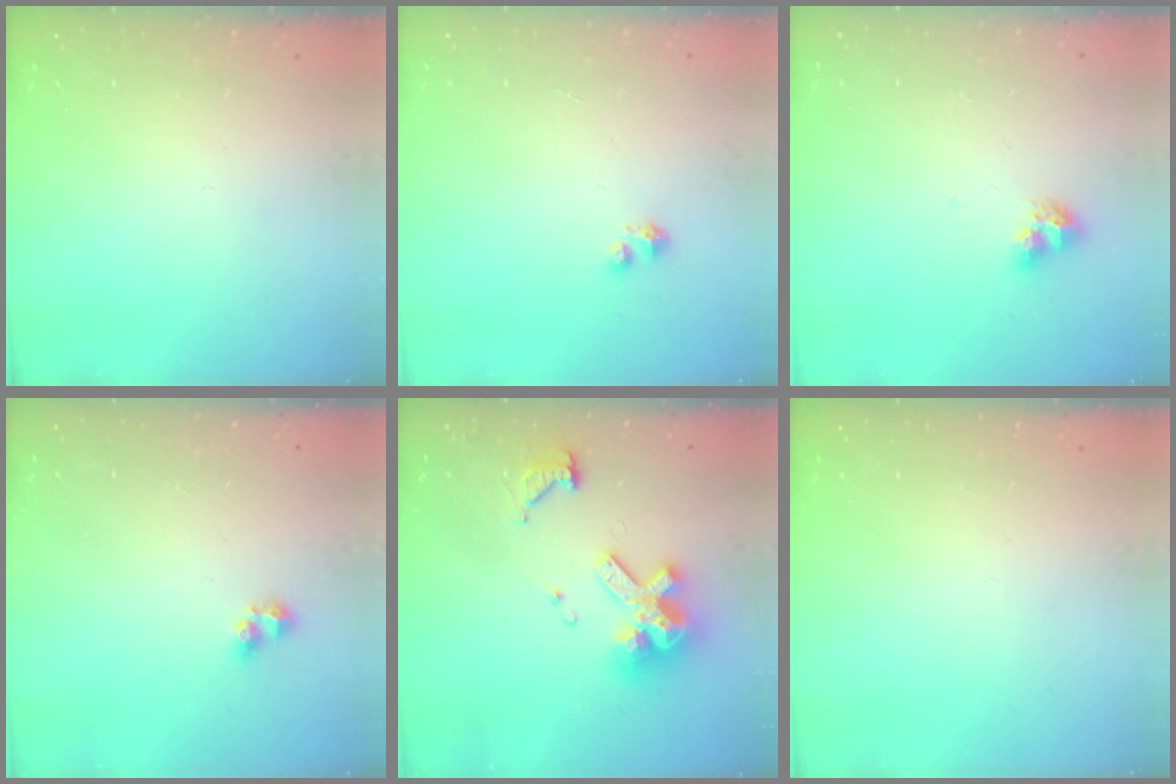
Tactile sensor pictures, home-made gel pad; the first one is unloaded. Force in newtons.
{"total": 2.8, "press": 2.8, "slide": 0.4}
{"total": 7.1, "press": 7.1, "slide": 0.7}
{"total": 3.3, "press": 3.3, "slide": 0.2}
{"total": 14.4, "press": 14.4, "slide": 1.6}
{"total": 0.0}